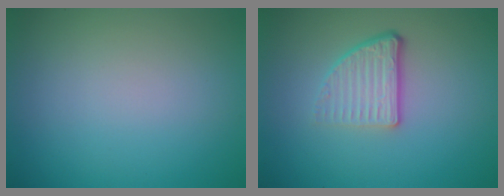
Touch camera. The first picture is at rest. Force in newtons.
{"total": 3.8, "press": 2.5, "slide": 2.9}